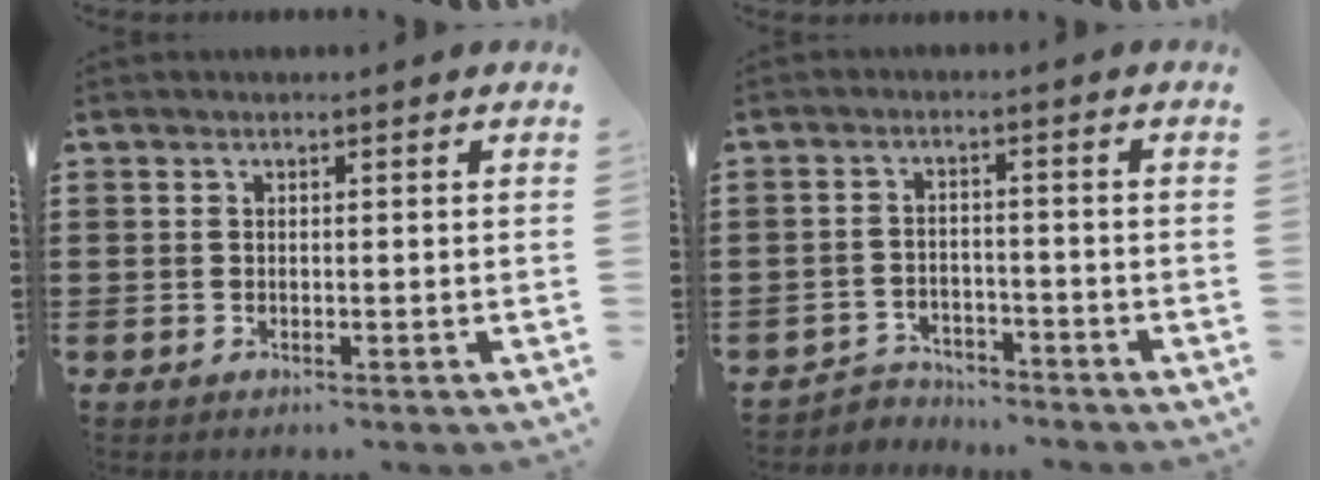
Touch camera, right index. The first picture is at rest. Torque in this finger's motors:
{"motor_torque": [-0.82, 0.54, -0.71, -0.21]}